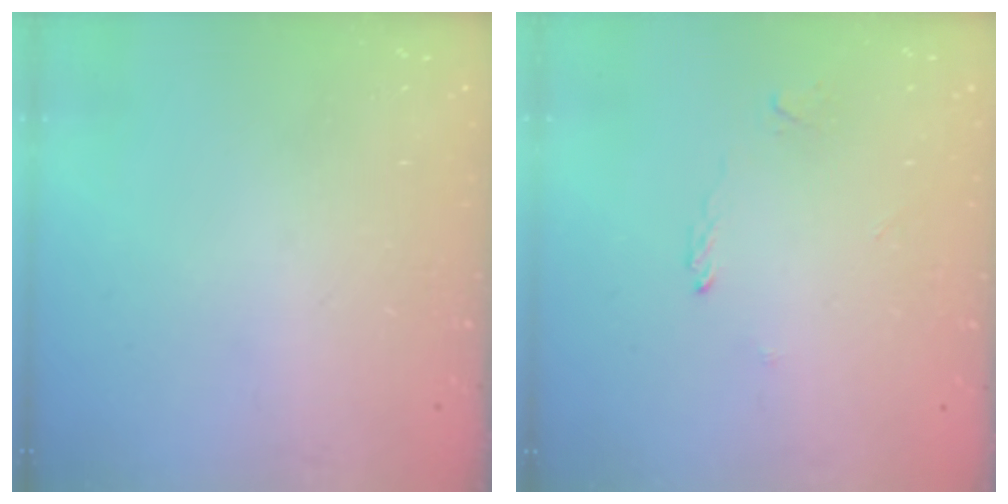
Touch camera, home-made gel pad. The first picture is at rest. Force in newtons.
{"total": 1.7, "press": 1.7, "slide": 0.3}